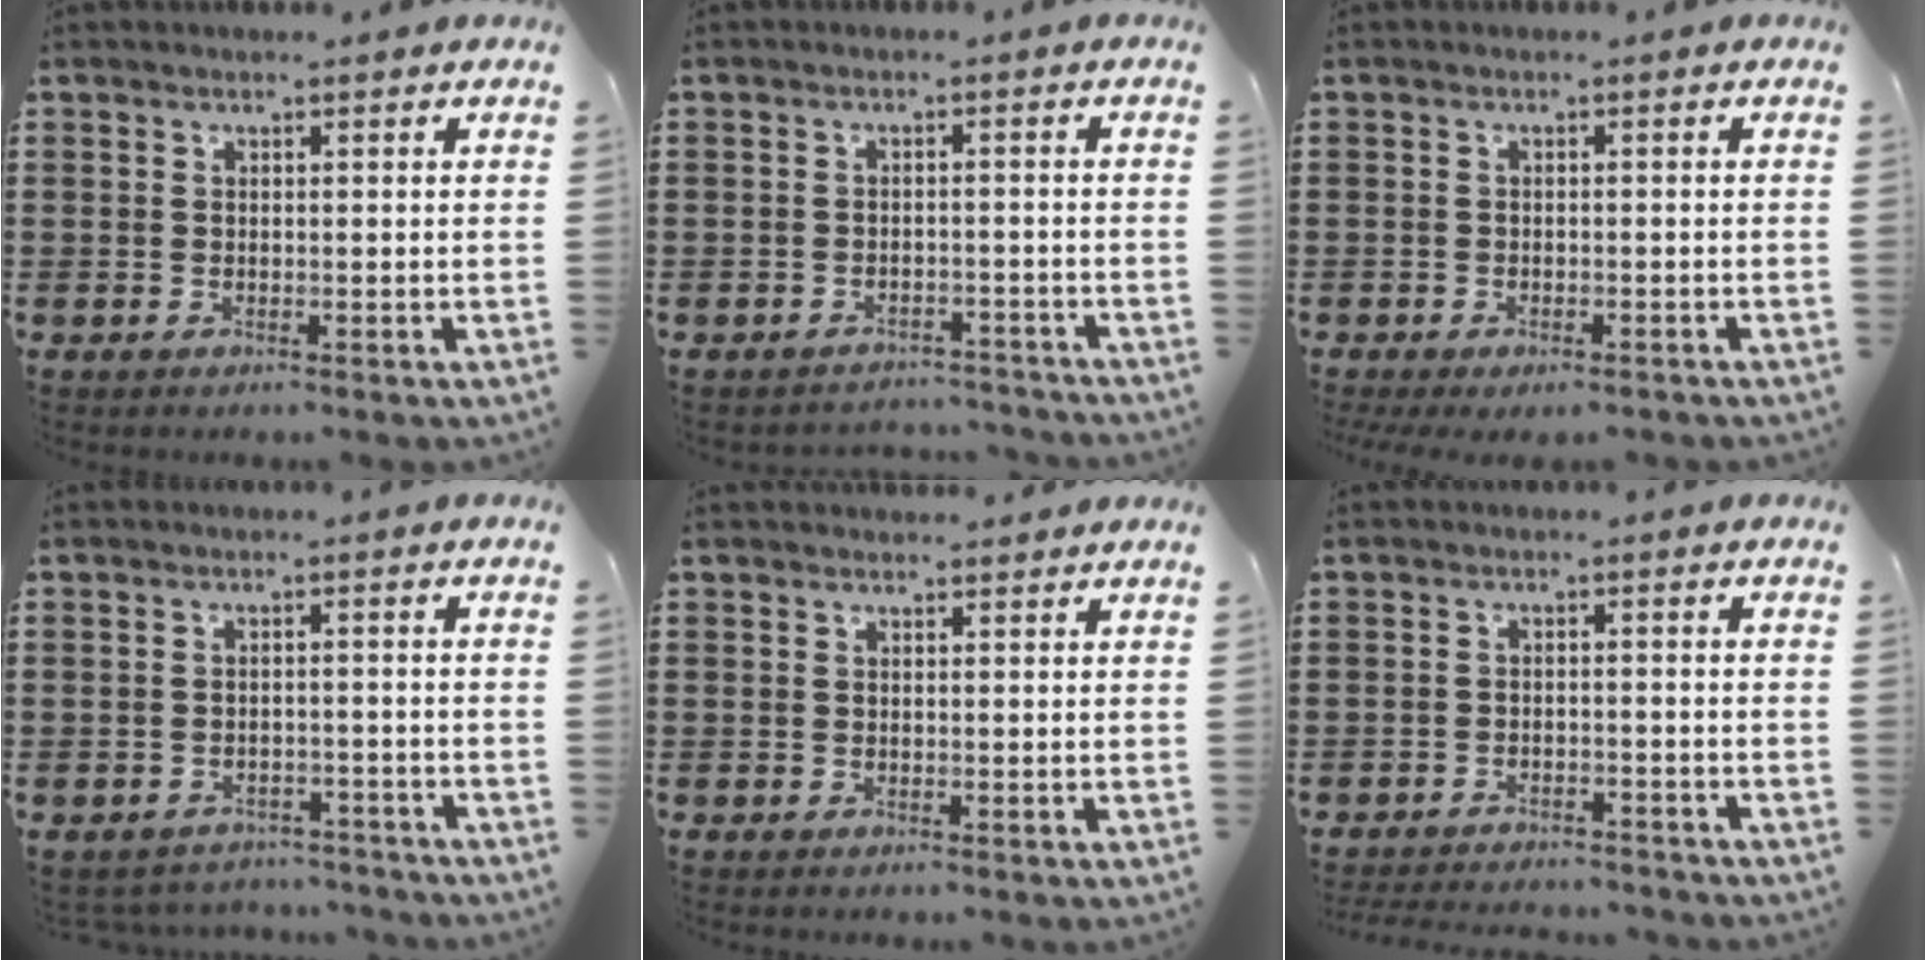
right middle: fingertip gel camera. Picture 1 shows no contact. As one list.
[{"total": 2.3, "force": [-2.3, 0.0, 0.0], "torque": [-0.008, -0.004, -0.048]}, {"total": 1.0, "force": [-0.9, 0.1, 0.3], "torque": [-0.010, -0.006, -0.017]}, {"total": 2.4, "force": [-2.4, 0.3, -0.1], "torque": [-0.007, -0.004, -0.052]}, {"total": 1.0, "force": [1.0, -0.1, 0.1], "torque": [0.003, -0.006, 0.019]}, {"total": 2.7, "force": [-2.7, 0.0, 0.0], "torque": [-0.007, -0.006, -0.057]}]